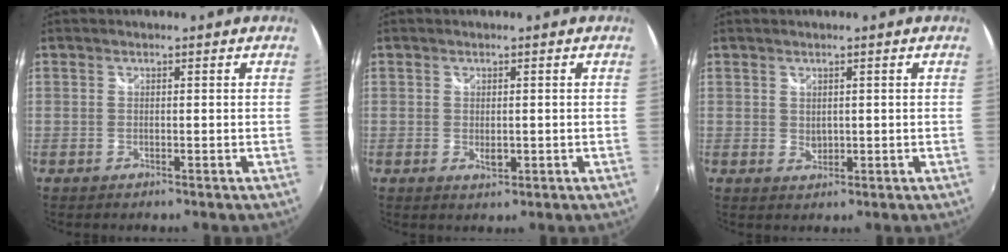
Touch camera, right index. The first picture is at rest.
{"total": 1.9, "force": [-0.2, 1.2, 1.5], "torque": [-0.024, -0.003, -0.003]}
{"total": 1.6, "force": [0.7, 1.2, 0.8], "torque": [-0.008, 0.000, 0.013]}